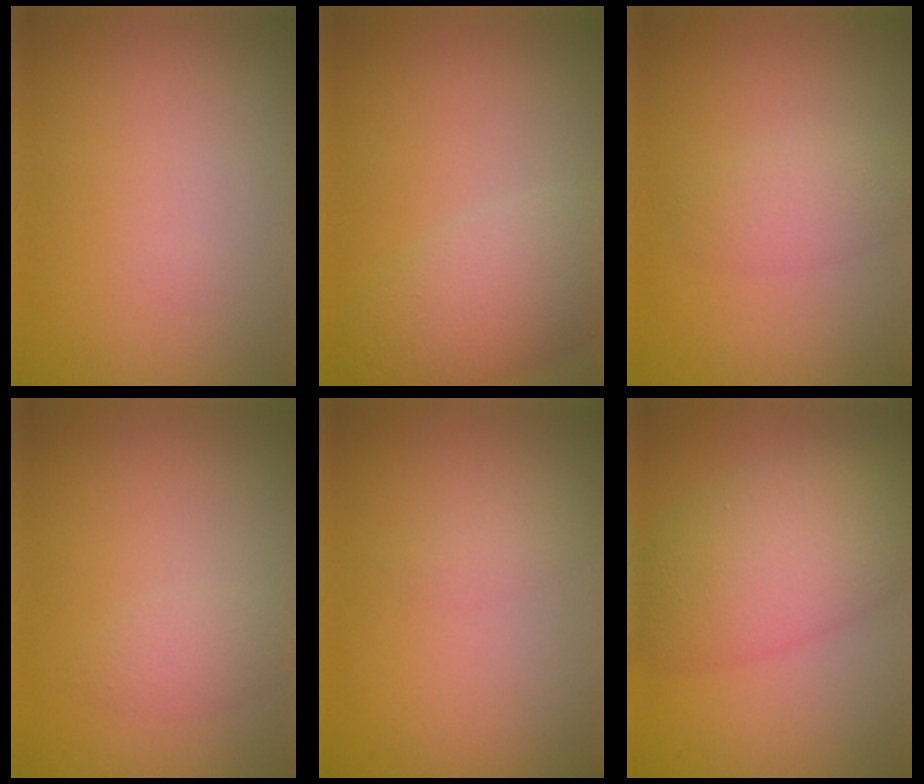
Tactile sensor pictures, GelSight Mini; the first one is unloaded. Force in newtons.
{"total": 4.8, "press": 4.8, "slide": 0.3}
{"total": 2.1, "press": 2.1, "slide": 0.1}
{"total": 1.6, "press": 1.6, "slide": 0.1}
{"total": 2.1, "press": 2.1, "slide": 0.2}
{"total": 7.6, "press": 7.6, "slide": 0.3}